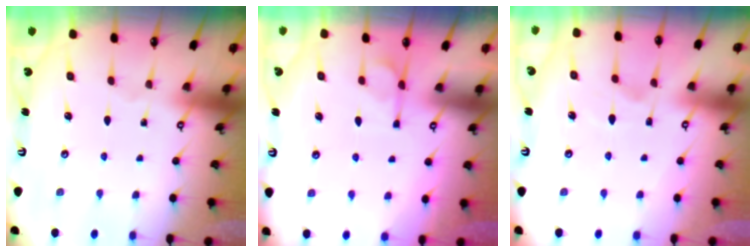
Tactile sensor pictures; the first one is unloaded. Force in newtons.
{"total": 5.0, "press": 4.8, "slide": 1.4}
{"total": 5.7, "press": 5.6, "slide": 1.3}